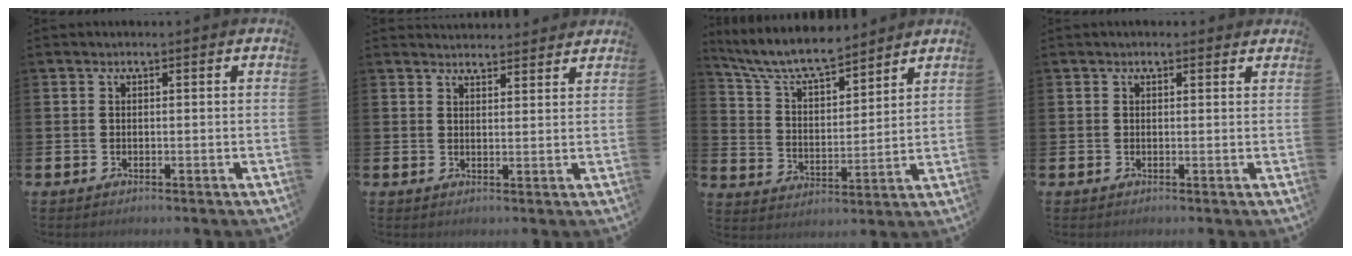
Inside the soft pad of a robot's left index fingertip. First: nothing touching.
{"total": 3.2, "force": [3.1, 0.5, -0.1], "torque": [0.004, -0.020, 0.055]}
{"total": 7.9, "force": [7.2, 1.6, 2.7], "torque": [-0.089, -0.040, 0.128]}
{"total": 0.9, "force": [0.8, 0.4, 0.2], "torque": [0.003, 0.002, 0.012]}